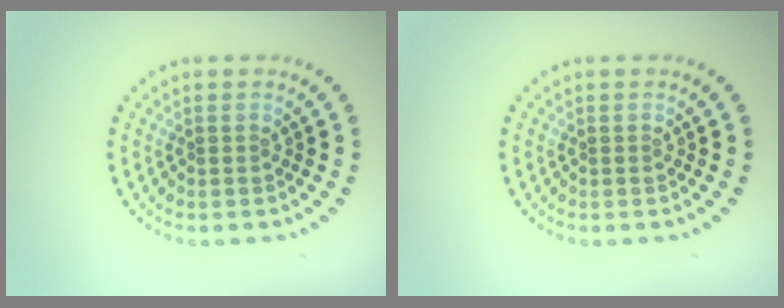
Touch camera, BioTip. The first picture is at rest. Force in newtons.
{"total": 0.0}